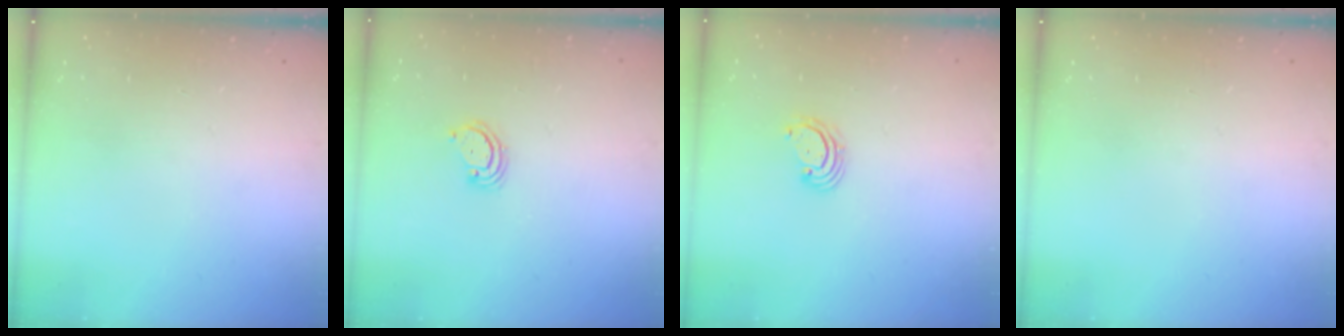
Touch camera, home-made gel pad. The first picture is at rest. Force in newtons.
{"total": 2.9, "press": 2.9, "slide": 0.2}
{"total": 2.7, "press": 2.6, "slide": 0.6}
{"total": 0.0}